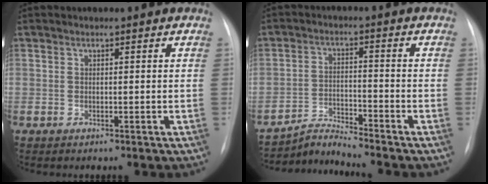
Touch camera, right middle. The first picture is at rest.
{"total": 4.9, "force": [-4.5, -1.6, -1.1], "torque": [0.008, -0.012, -0.082]}